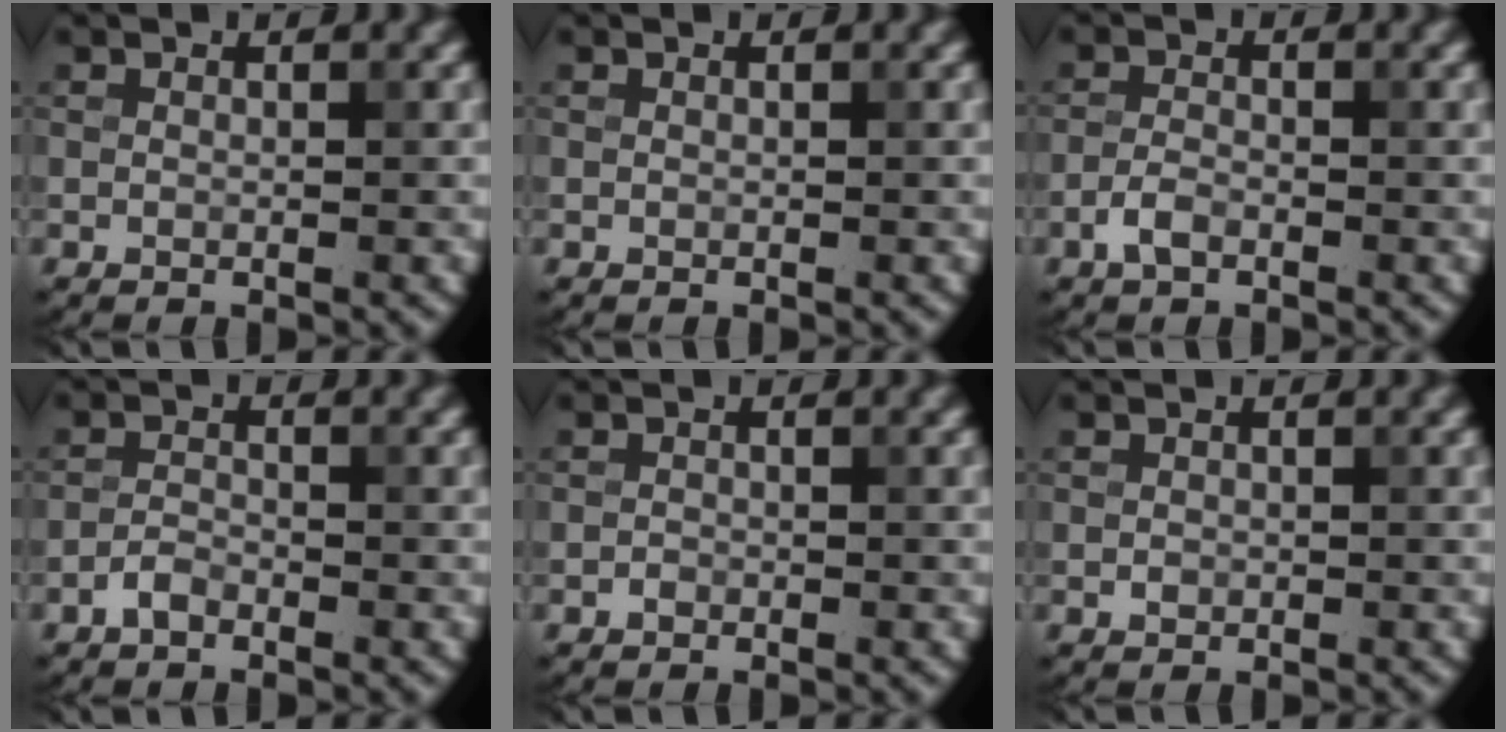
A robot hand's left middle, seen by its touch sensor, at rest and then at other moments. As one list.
[{"total": 0.0}, {"total": 1.7, "force": [-1.0, 0.7, 1.1], "torque": [-0.024, 0.003, -0.025]}, {"total": 1.4, "force": [-1.0, 0.6, 0.7], "torque": [-0.014, 0.004, -0.024]}, {"total": 0.6, "force": [-0.4, 0.4, 0.2], "torque": [-0.001, -0.001, -0.008]}, {"total": 0.6, "force": [-0.2, 0.6, 0.2], "torque": [0.000, -0.003, -0.004]}]